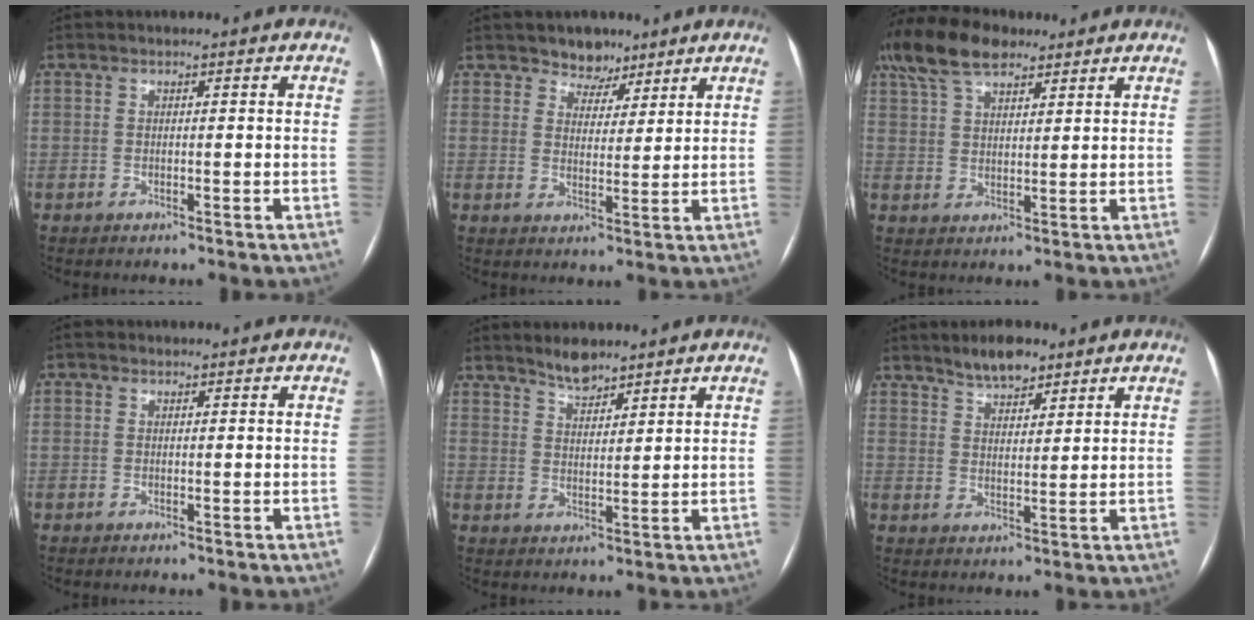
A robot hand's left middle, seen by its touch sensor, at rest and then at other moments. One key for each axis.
{"total": 4.6, "fx": 3.6, "fy": 2.8, "fz": 0.6, "tx": -0.002, "ty": -0.001, "tz": 0.057}
{"total": 10.9, "fx": 8.0, "fy": 4.2, "fz": 6.1, "tx": -0.130, "ty": 0.039, "tz": 0.150}
{"total": 1.5, "fx": -0.8, "fy": -1.0, "fz": -0.7, "tx": 0.010, "ty": -0.009, "tz": -0.014}
{"total": 3.9, "fx": 3.6, "fy": 0.9, "fz": 1.3, "tx": -0.027, "ty": 0.001, "tz": 0.065}
{"total": 5.5, "fx": 4.4, "fy": 1.9, "fz": 2.7, "tx": -0.051, "ty": 0.005, "tz": 0.078}